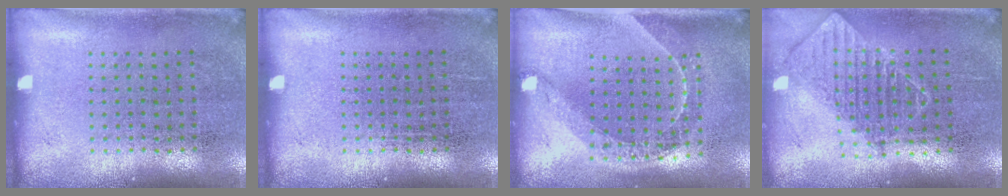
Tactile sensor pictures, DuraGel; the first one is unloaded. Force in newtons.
{"total": 0.0}
{"total": 1.5, "press": 1.3, "slide": 0.9}
{"total": 1.0, "press": 1.0, "slide": 0.2}